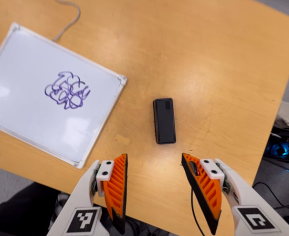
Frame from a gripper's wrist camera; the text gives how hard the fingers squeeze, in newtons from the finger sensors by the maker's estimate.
{"total": 0.0}